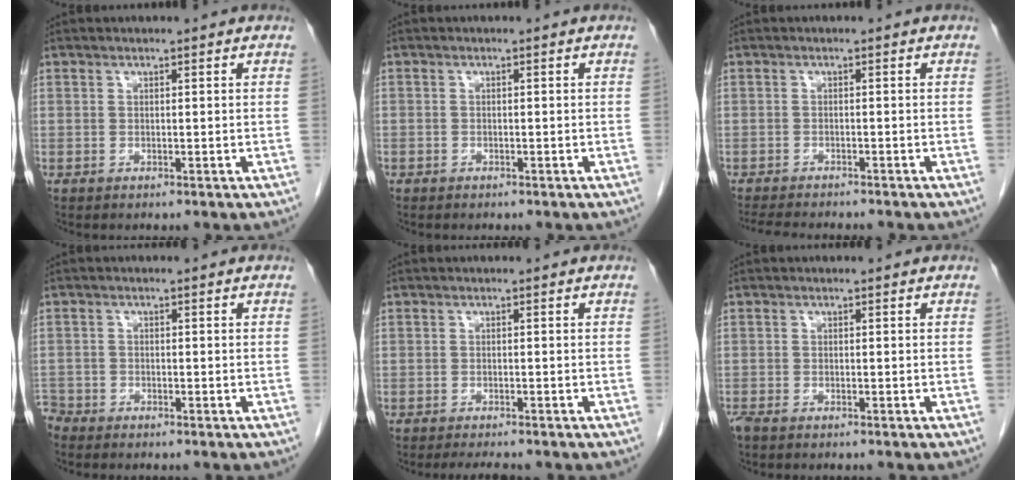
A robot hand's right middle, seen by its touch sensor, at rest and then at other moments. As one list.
[{"total": 0.7, "force": [-0.5, 0.4, 0.1], "torque": [-0.006, 0.004, -0.009]}, {"total": 8.3, "force": [-7.5, 1.0, 3.5], "torque": [-0.051, -0.011, -0.109]}, {"total": 2.1, "force": [-2.1, 0.5, -0.1], "torque": [0.005, -0.005, -0.040]}, {"total": 3.1, "force": [-2.8, 0.3, 1.4], "torque": [-0.019, -0.006, -0.038]}, {"total": 1.5, "force": [-1.3, 0.2, 0.7], "torque": [-0.017, -0.004, -0.022]}]